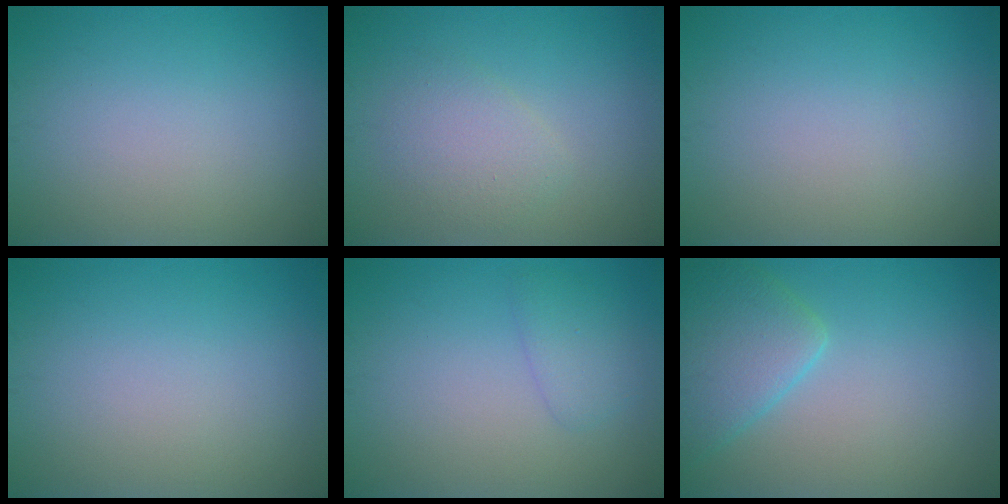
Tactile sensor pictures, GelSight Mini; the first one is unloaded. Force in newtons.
{"total": 2.4, "press": 2.4, "slide": 0.1}
{"total": 0.0}
{"total": 0.0}
{"total": 1.8, "press": 1.8, "slide": 0.0}
{"total": 4.6, "press": 4.6, "slide": 0.3}